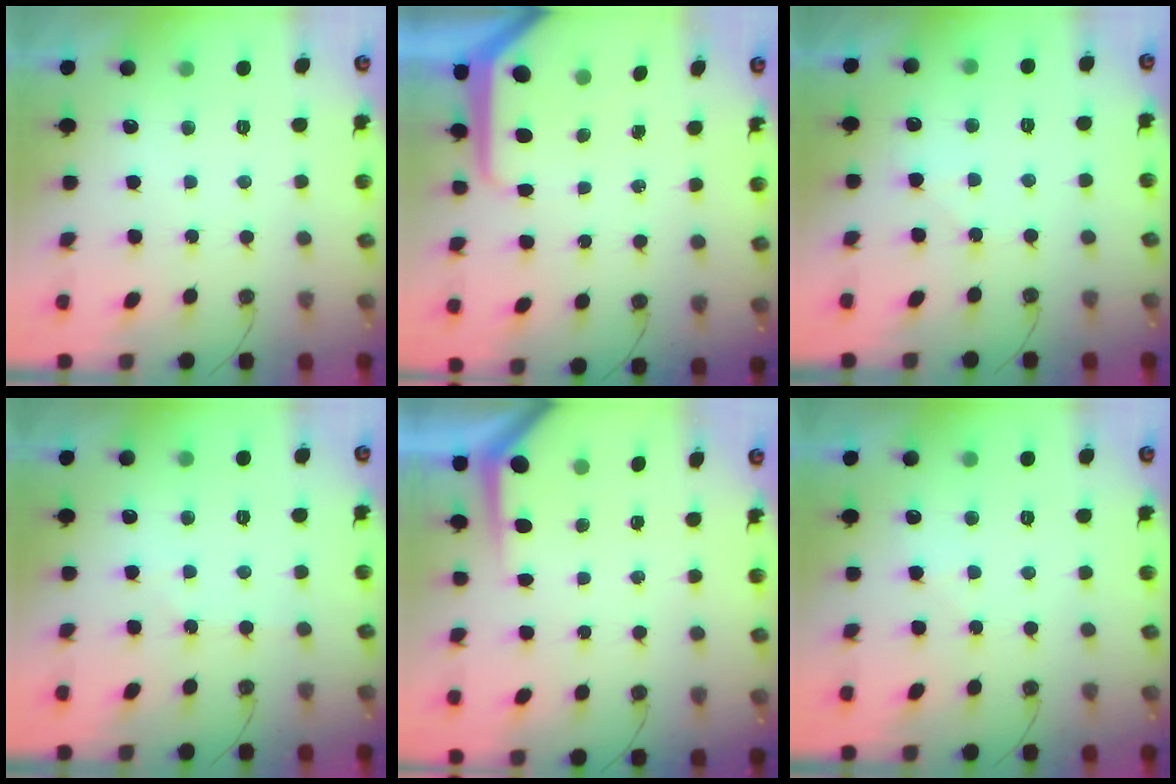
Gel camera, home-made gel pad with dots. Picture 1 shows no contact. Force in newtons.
{"total": 8.4, "press": 8.4, "slide": 0.7}
{"total": 6.2, "press": 6.2, "slide": 0.8}
{"total": 3.4, "press": 3.3, "slide": 0.6}
{"total": 3.2, "press": 3.2, "slide": 0.4}
{"total": 3.2, "press": 3.1, "slide": 0.5}